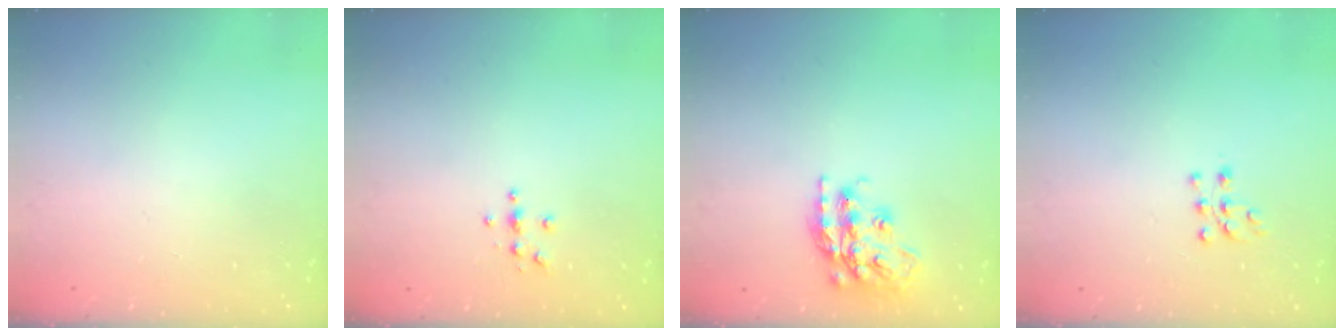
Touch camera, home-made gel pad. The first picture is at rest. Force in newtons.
{"total": 3.8, "press": 3.8, "slide": 0.4}
{"total": 17.3, "press": 17.3, "slide": 1.0}
{"total": 6.9, "press": 6.8, "slide": 0.6}